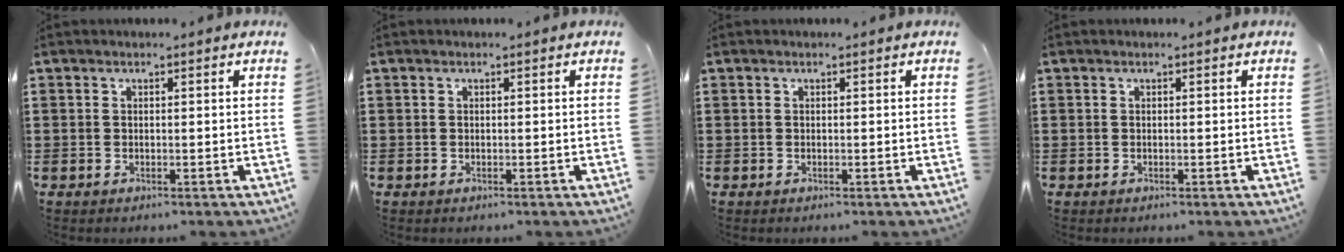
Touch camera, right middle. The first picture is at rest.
{"total": 0.0}
{"total": 0.0}
{"total": 0.0}